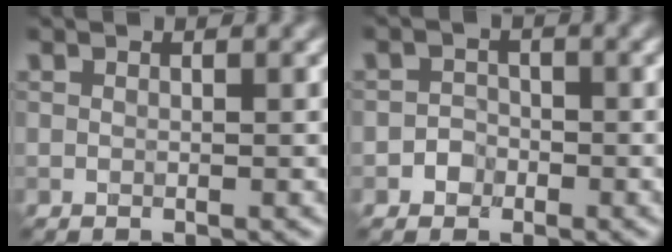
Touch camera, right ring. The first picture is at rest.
{"total": 1.5, "force": [-0.7, 1.3, 0.2], "torque": [0.007, 0.005, -0.013]}